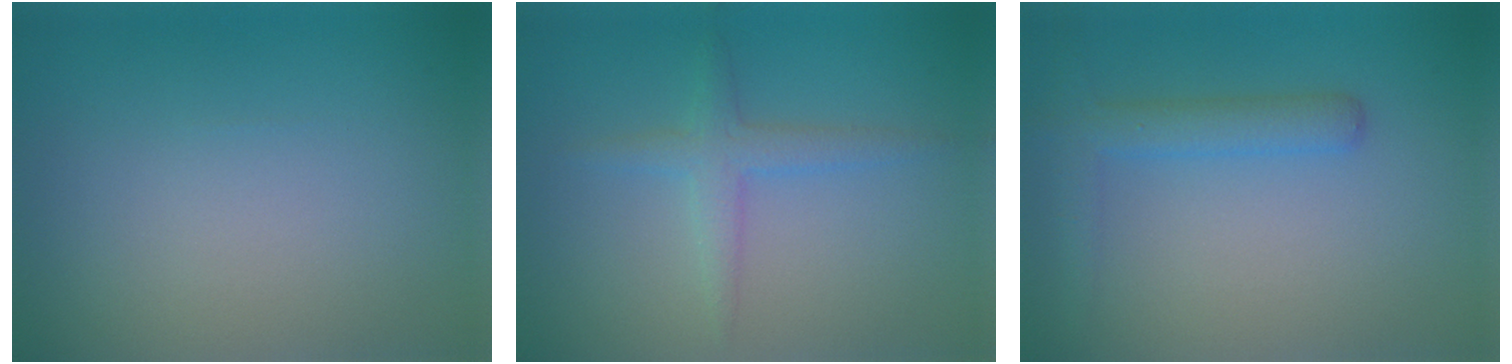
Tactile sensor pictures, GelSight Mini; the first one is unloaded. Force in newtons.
{"total": 2.3, "press": 2.3, "slide": 0.1}
{"total": 2.9, "press": 2.9, "slide": 0.1}